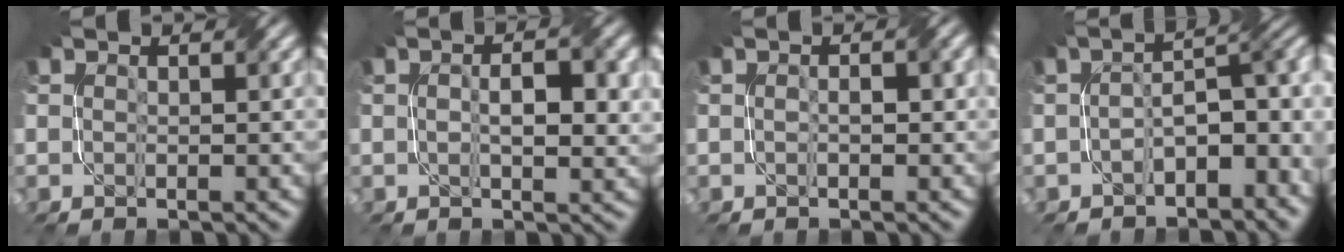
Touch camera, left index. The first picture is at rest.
{"total": 4.1, "force": [0.3, 1.5, 3.8], "torque": [-0.068, 0.002, 0.006]}
{"total": 1.2, "force": [-0.2, 0.4, 1.1], "torque": [-0.022, 0.002, -0.002]}
{"total": 6.2, "force": [-2.0, 3.1, 5.0], "torque": [-0.061, 0.011, -0.037]}